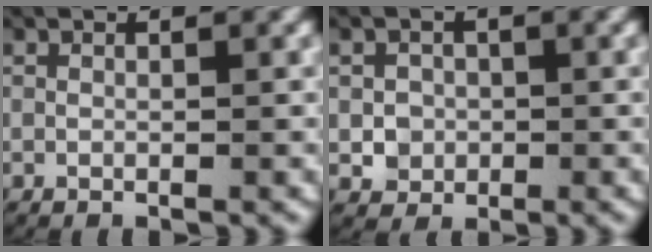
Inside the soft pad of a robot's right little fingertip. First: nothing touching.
{"total": 2.2, "force": [-0.3, 2.1, 0.5], "torque": [-0.003, 0.002, -0.007]}